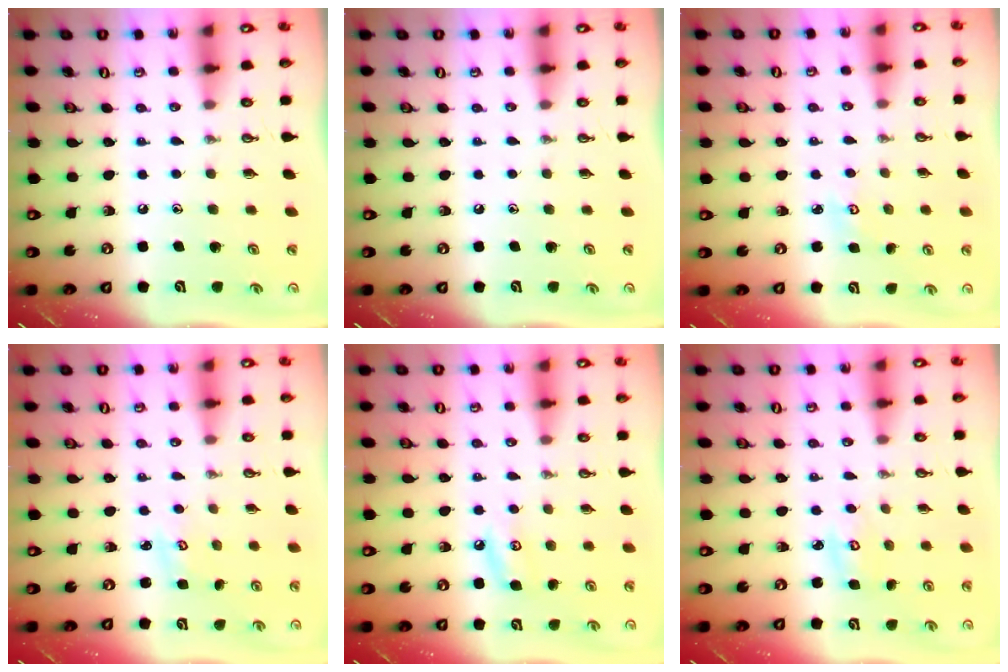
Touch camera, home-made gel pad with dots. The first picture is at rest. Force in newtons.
{"total": 0.0}
{"total": 3.1, "press": 3.1, "slide": 0.3}
{"total": 1.7, "press": 1.7, "slide": 0.2}
{"total": 6.0, "press": 6.0, "slide": 0.5}
{"total": 3.6, "press": 3.6, "slide": 0.2}